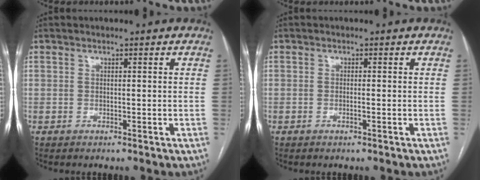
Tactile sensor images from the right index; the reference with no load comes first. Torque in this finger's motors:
{"motor_torque": [-0.39, 0.22, -0.05, -0.01]}